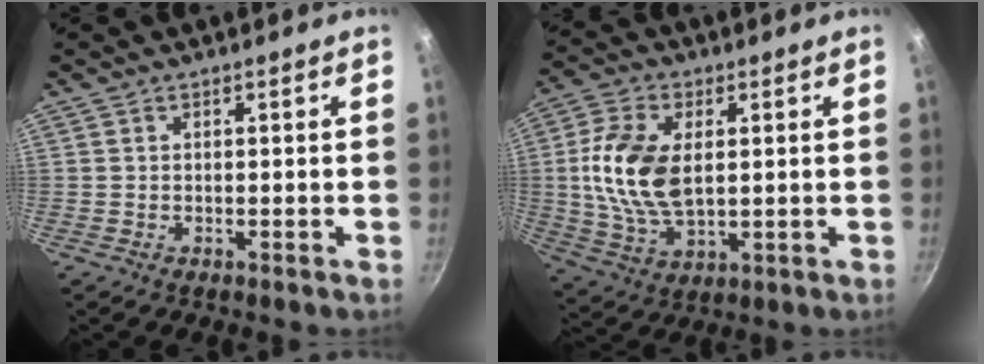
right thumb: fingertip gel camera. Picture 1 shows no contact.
{"total": 14.2, "force": [1.7, 8.2, 11.4], "torque": [-0.216, -0.004, 0.033]}